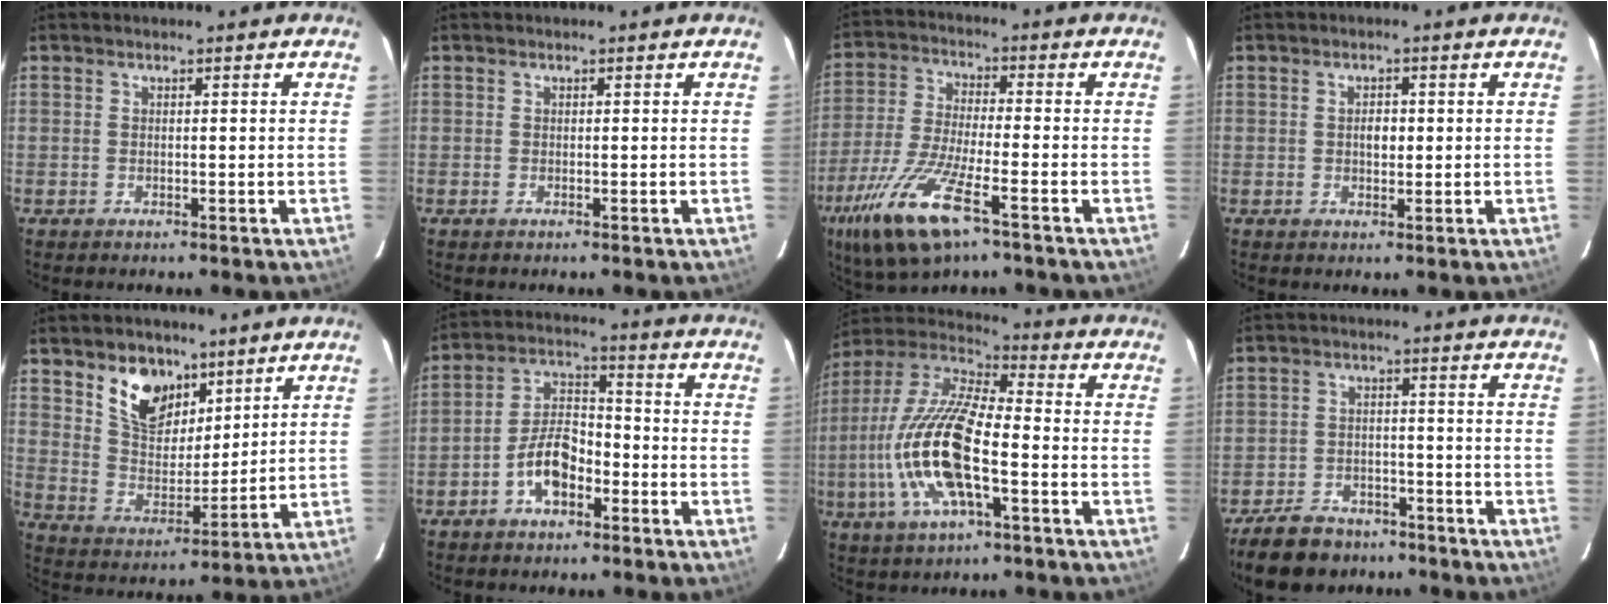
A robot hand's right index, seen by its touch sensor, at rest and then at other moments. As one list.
[{"total": 0.0}, {"total": 15.7, "force": [-8.6, 4.3, 12.4], "torque": [-0.267, -0.037, -0.168]}, {"total": 2.2, "force": [0.0, 1.6, 1.6], "torque": [-0.024, 0.006, 0.000]}, {"total": 11.4, "force": [7.1, 7.0, 5.6], "torque": [-0.103, 0.007, 0.137]}, {"total": 8.5, "force": [-4.3, 4.3, 5.9], "torque": [-0.118, 0.023, -0.075]}, {"total": 18.5, "force": [-5.0, 5.8, 16.8], "torque": [-0.347, -0.008, -0.105]}, {"total": 11.9, "force": [-9.2, 6.5, 4.0], "torque": [-0.111, 0.010, -0.136]}]